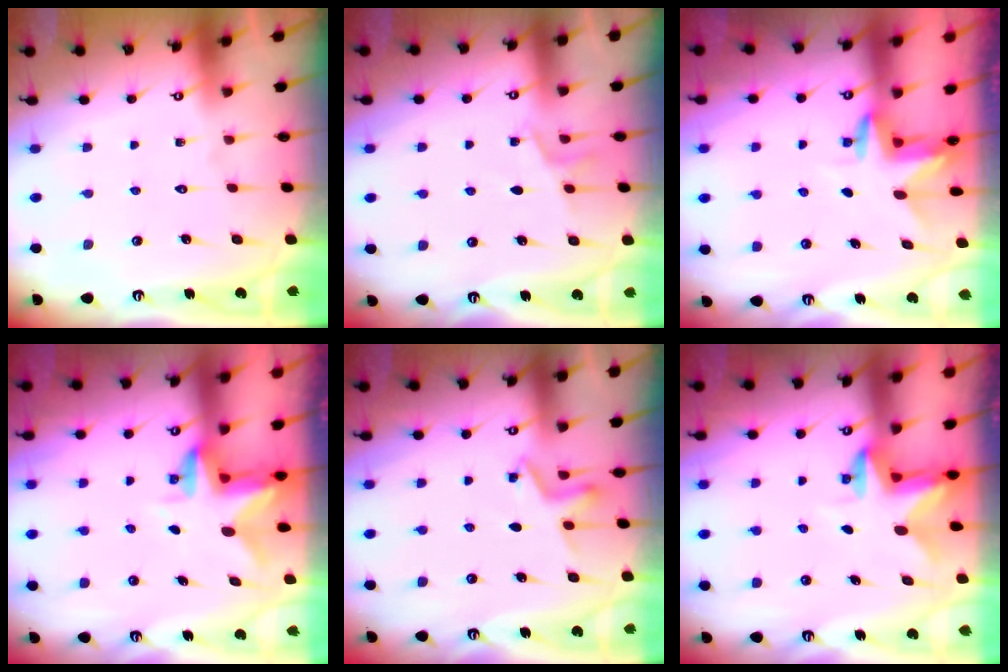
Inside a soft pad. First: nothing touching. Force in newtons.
{"total": 5.7, "press": 5.2, "slide": 2.3}
{"total": 3.2, "press": 3.2, "slide": 0.3}
{"total": 2.7, "press": 2.7, "slide": 0.2}
{"total": 3.5, "press": 3.3, "slide": 1.0}
{"total": 2.7, "press": 2.7, "slide": 0.5}